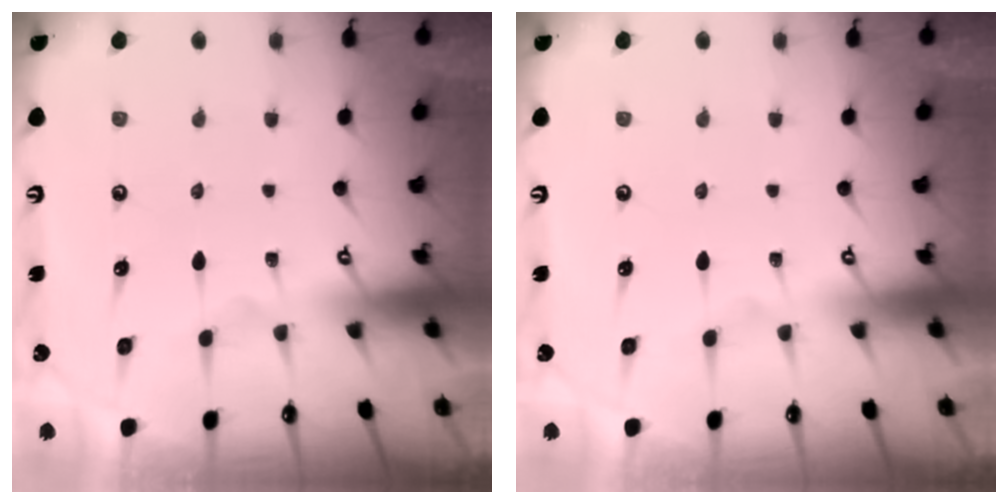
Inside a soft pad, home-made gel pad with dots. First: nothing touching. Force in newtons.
{"total": 0.0}